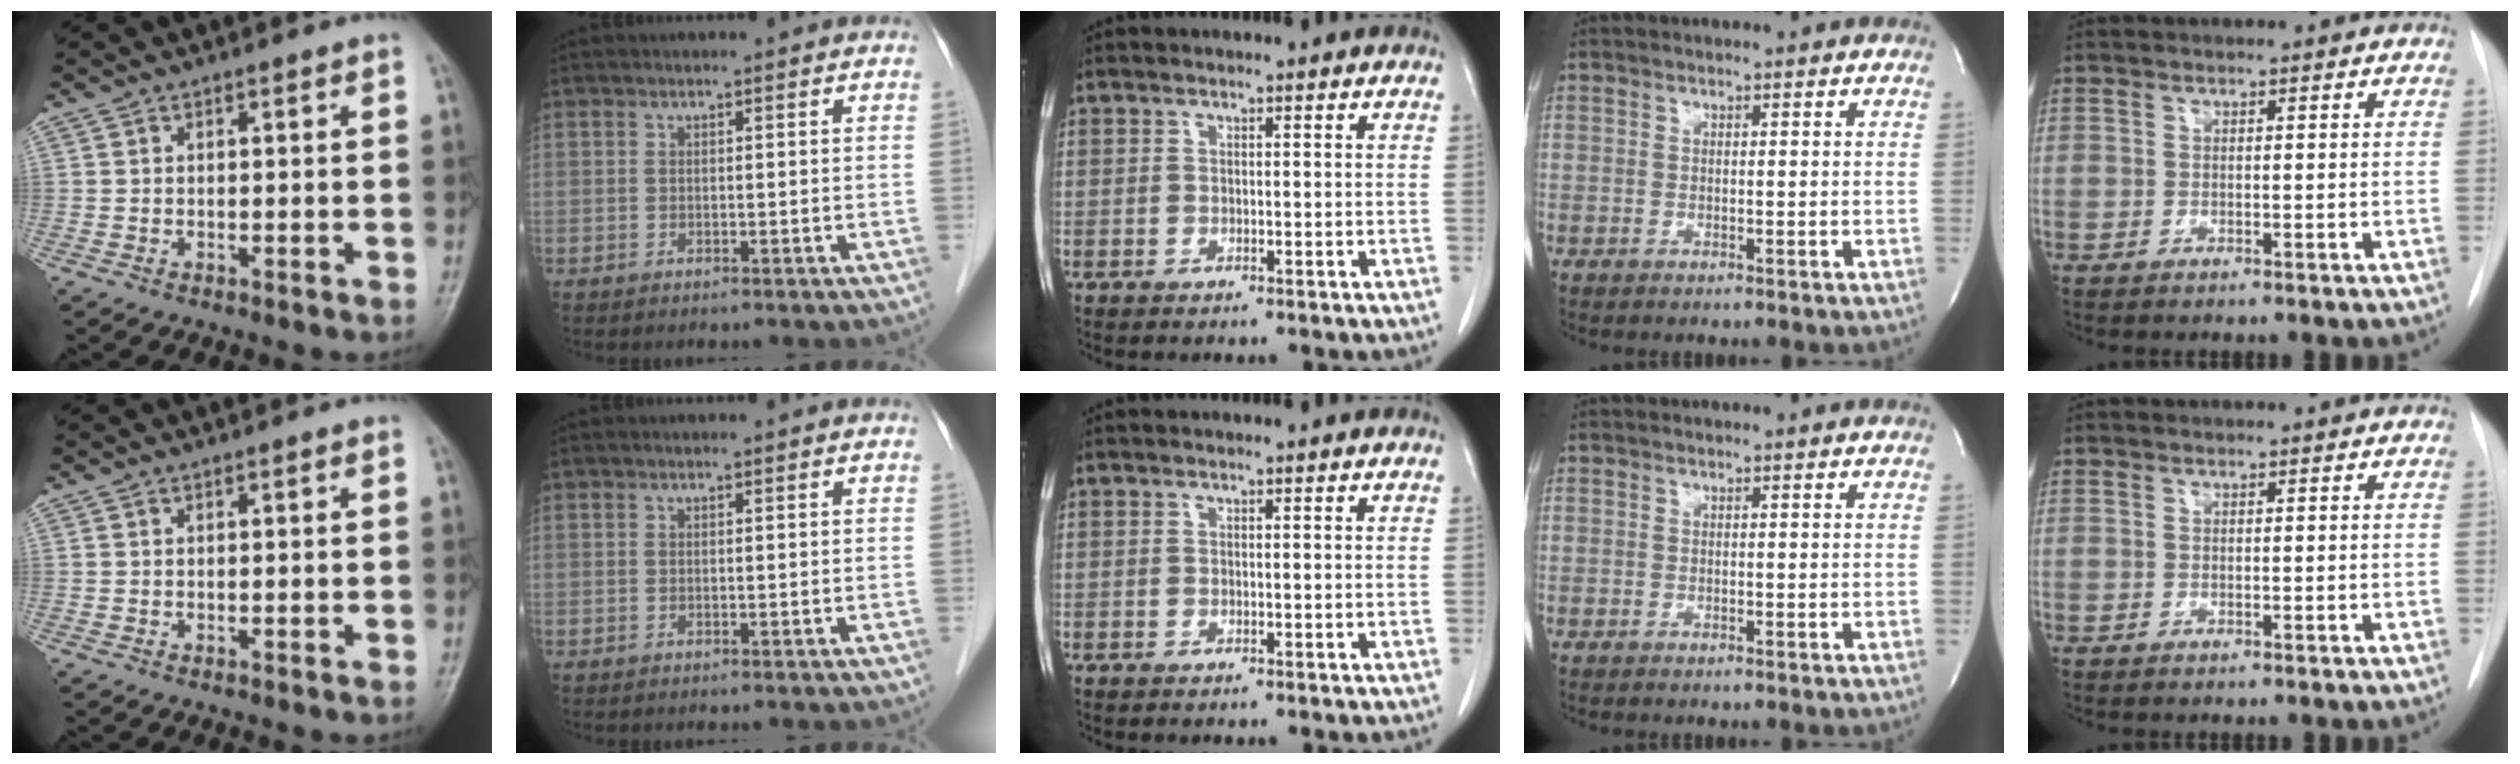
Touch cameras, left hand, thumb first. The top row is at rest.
{}